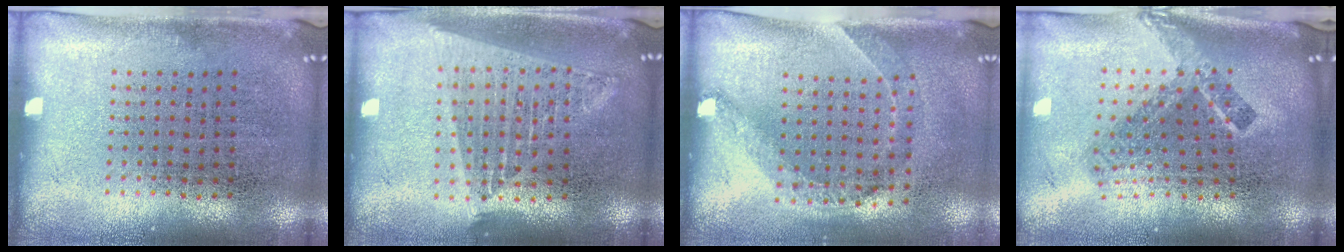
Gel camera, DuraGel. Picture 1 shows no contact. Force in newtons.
{"total": 1.8, "press": 1.6, "slide": 0.8}
{"total": 1.4, "press": 1.1, "slide": 0.9}
{"total": 2.3, "press": 1.5, "slide": 1.7}